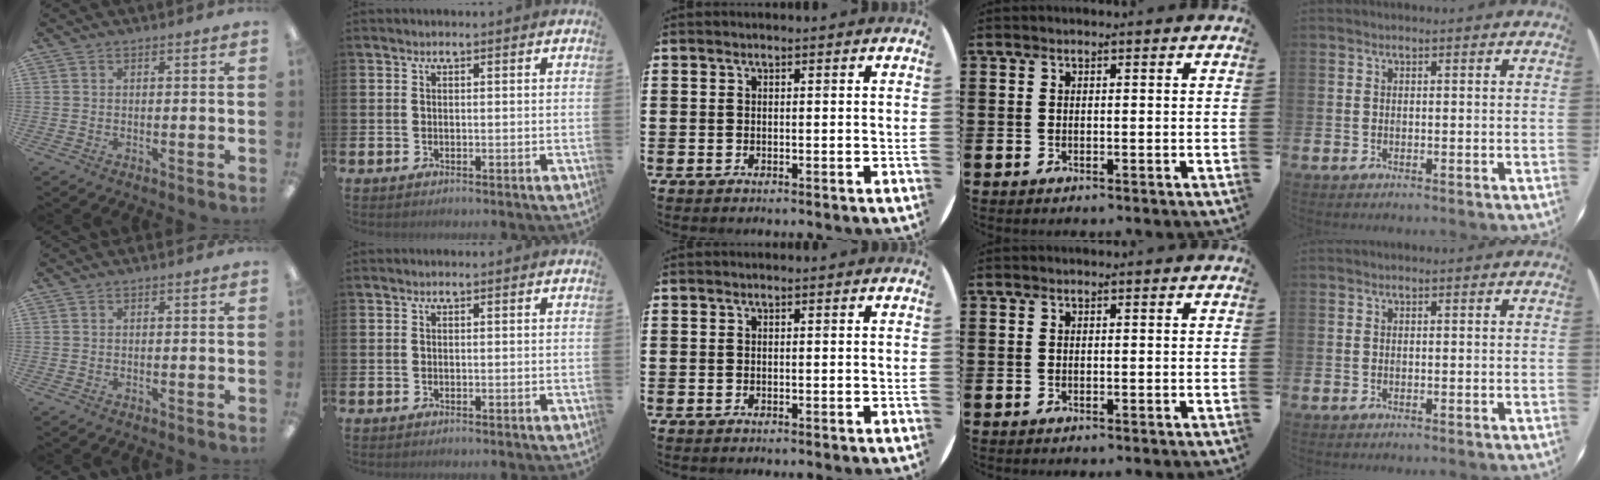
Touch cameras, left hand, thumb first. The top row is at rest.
{}